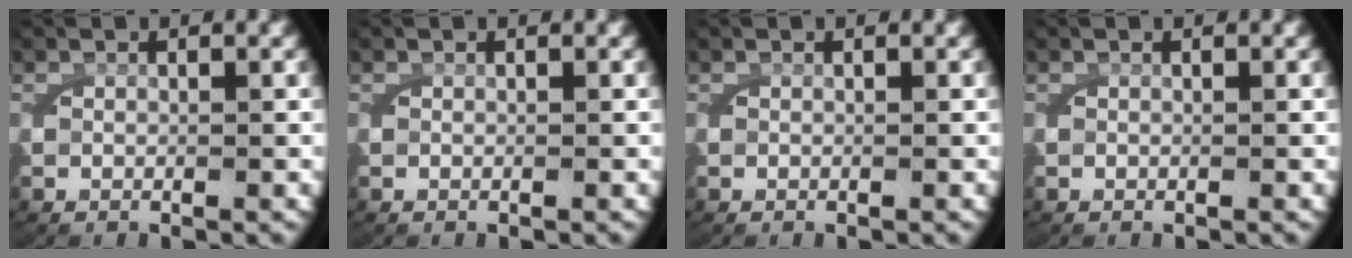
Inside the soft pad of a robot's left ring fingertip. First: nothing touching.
{"total": 0.0}
{"total": 0.0}
{"total": 0.0}